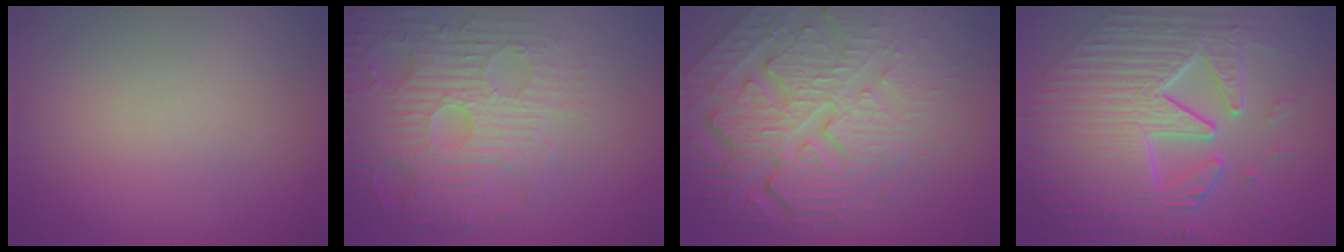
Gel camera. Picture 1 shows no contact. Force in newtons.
{"total": 5.5, "press": 5.1, "slide": 2.0}
{"total": 8.6, "press": 5.9, "slide": 6.3}
{"total": 10.1, "press": 7.5, "slide": 6.8}